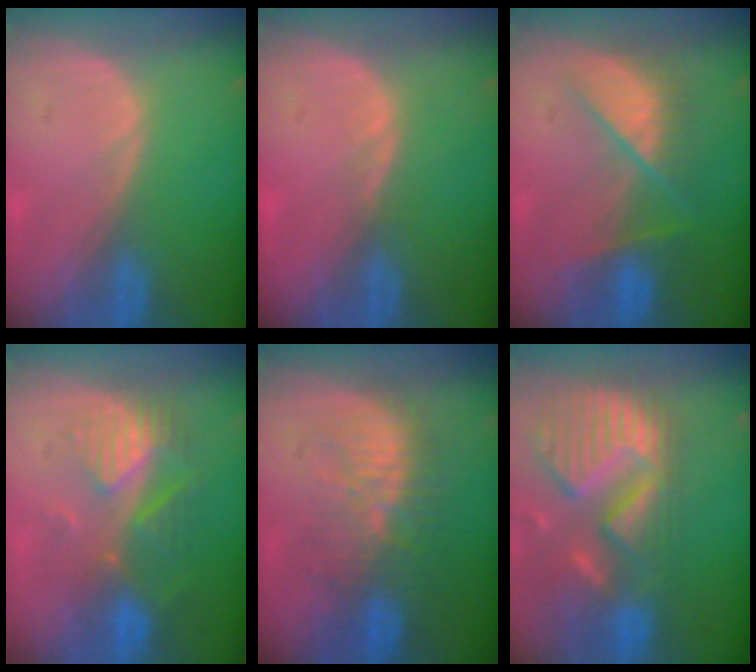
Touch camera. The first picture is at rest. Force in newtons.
{"total": 0.7, "press": 0.7, "slide": 0.2}
{"total": 7.1, "press": 7.0, "slide": 0.6}
{"total": 8.9, "press": 7.7, "slide": 4.3}
{"total": 9.6, "press": 9.2, "slide": 2.8}
{"total": 13.9, "press": 11.5, "slide": 7.7}